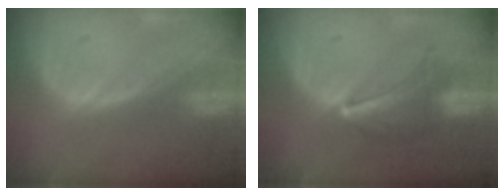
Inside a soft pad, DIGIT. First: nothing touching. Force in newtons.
{"total": 7.1, "press": 6.3, "slide": 3.3}